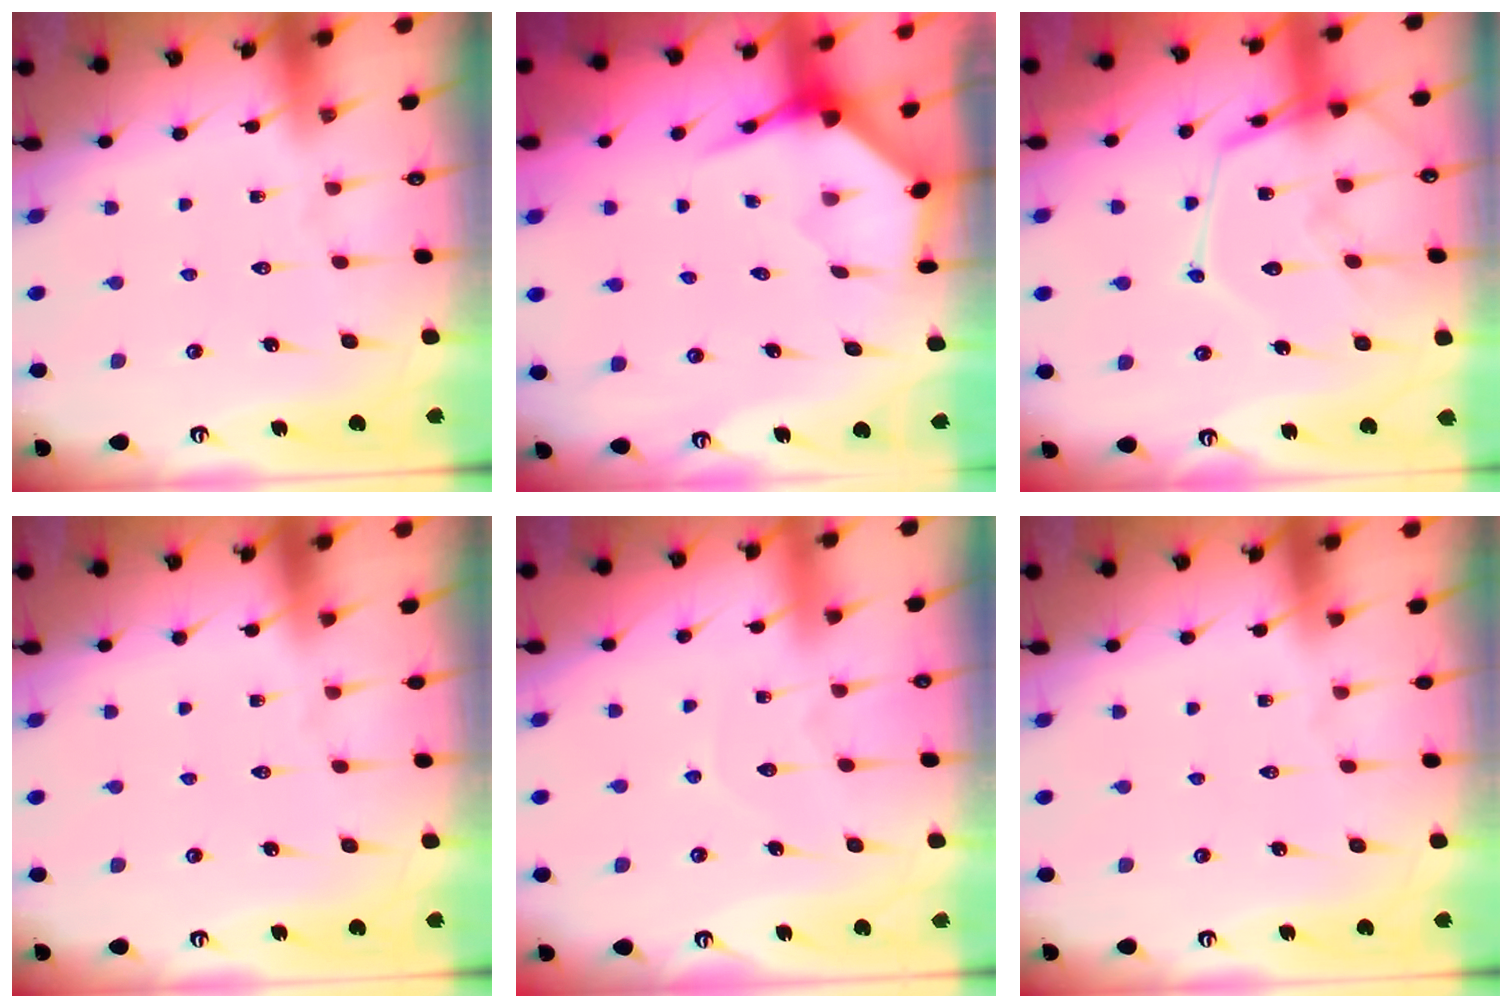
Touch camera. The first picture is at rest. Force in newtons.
{"total": 4.0, "press": 3.9, "slide": 0.4}
{"total": 15.3, "press": 15.2, "slide": 1.4}
{"total": 0.0}
{"total": 4.5, "press": 4.5, "slide": 0.4}
{"total": 0.0}